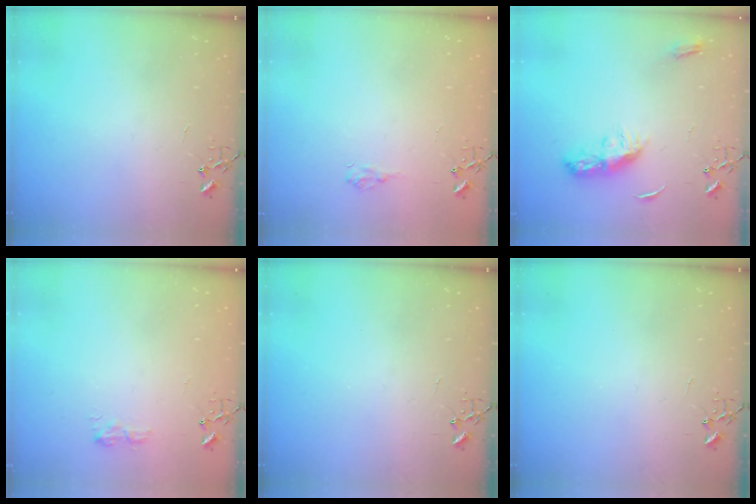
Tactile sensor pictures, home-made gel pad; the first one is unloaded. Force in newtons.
{"total": 7.4, "press": 7.4, "slide": 0.8}
{"total": 9.1, "press": 9.1, "slide": 0.1}
{"total": 8.0, "press": 7.9, "slide": 0.7}
{"total": 0.0}
{"total": 0.0}